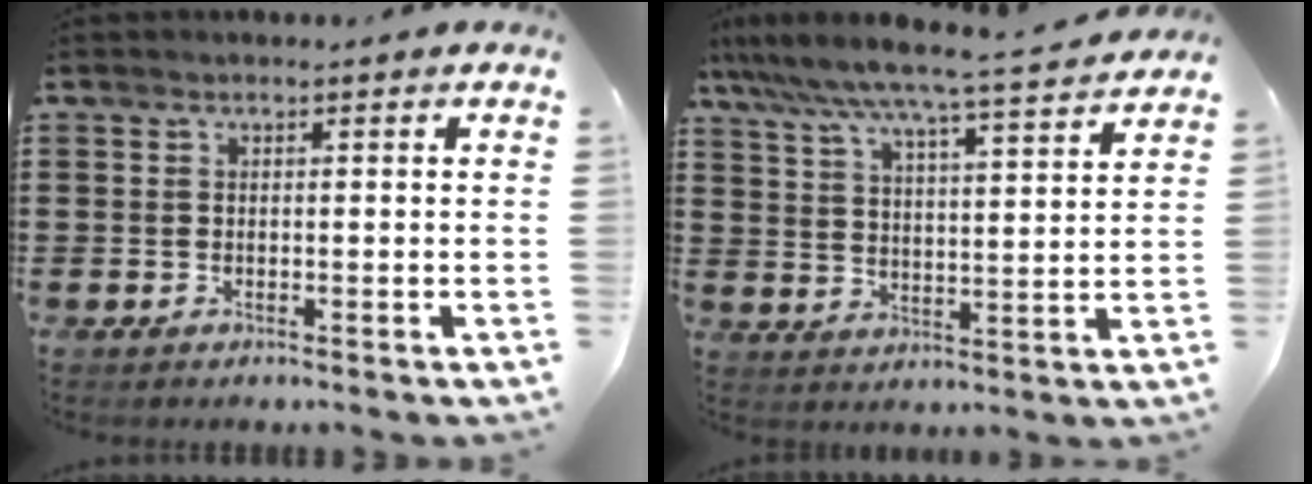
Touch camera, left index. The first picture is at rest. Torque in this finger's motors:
{"motor_torque": [2.14, 0.00, 0.33, 0.21]}